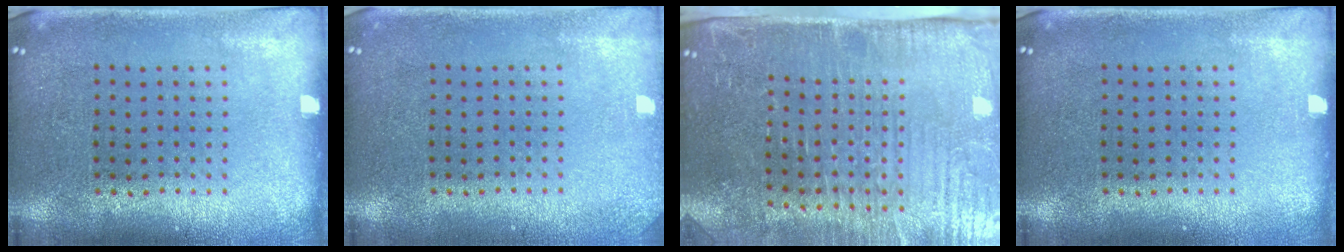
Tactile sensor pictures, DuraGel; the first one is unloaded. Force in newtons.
{"total": 1.1, "press": 1.1, "slide": 0.1}
{"total": 5.0, "press": 4.3, "slide": 2.5}
{"total": 0.0}